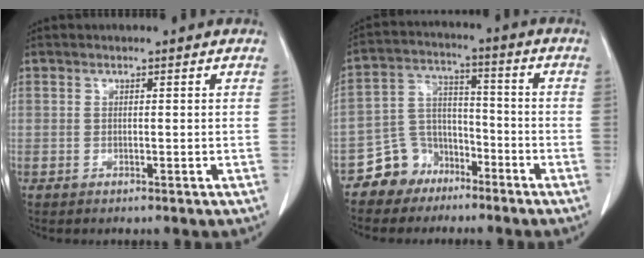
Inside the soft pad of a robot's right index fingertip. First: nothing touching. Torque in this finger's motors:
{"motor_torque": [-0.27, -0.03, -0.47, -0.21]}